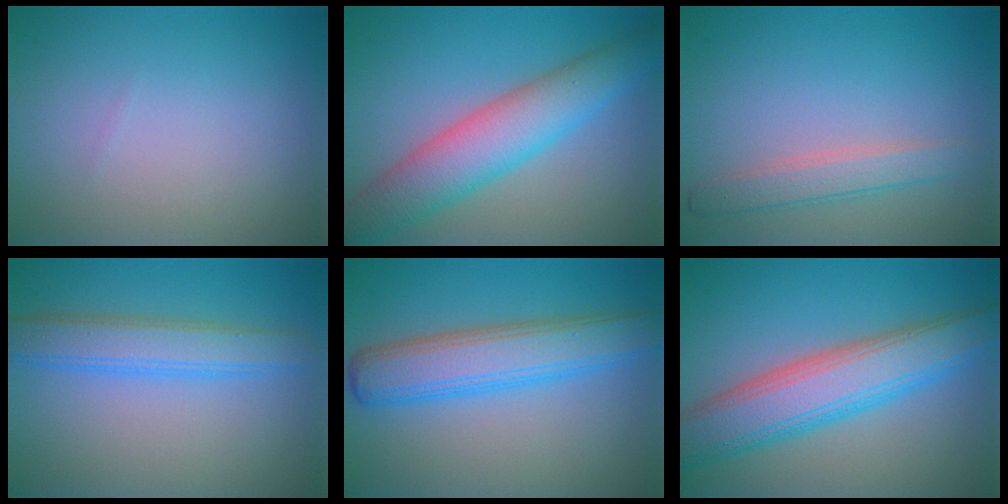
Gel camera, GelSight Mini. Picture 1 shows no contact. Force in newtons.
{"total": 6.8, "press": 6.8, "slide": 0.3}
{"total": 2.5, "press": 2.4, "slide": 0.1}
{"total": 4.0, "press": 4.0, "slide": 0.1}
{"total": 6.1, "press": 6.1, "slide": 0.2}
{"total": 7.9, "press": 7.9, "slide": 0.2}